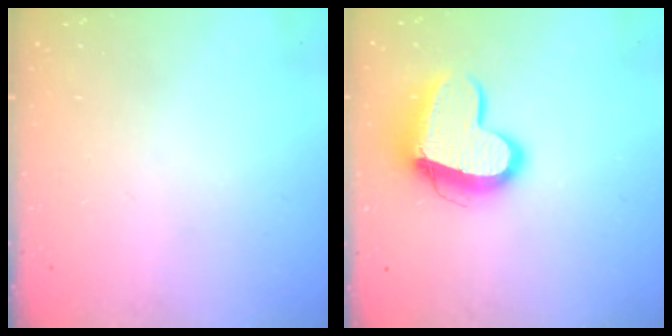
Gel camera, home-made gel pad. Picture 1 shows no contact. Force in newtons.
{"total": 14.7, "press": 14.6, "slide": 1.3}